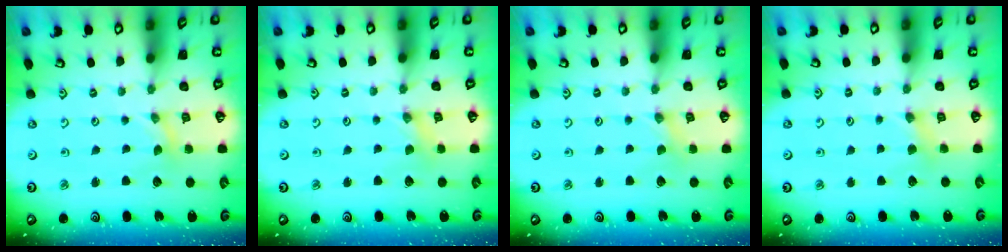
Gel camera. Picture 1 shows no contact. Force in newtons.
{"total": 0.0}
{"total": 0.0}
{"total": 2.5, "press": 2.5, "slide": 0.4}